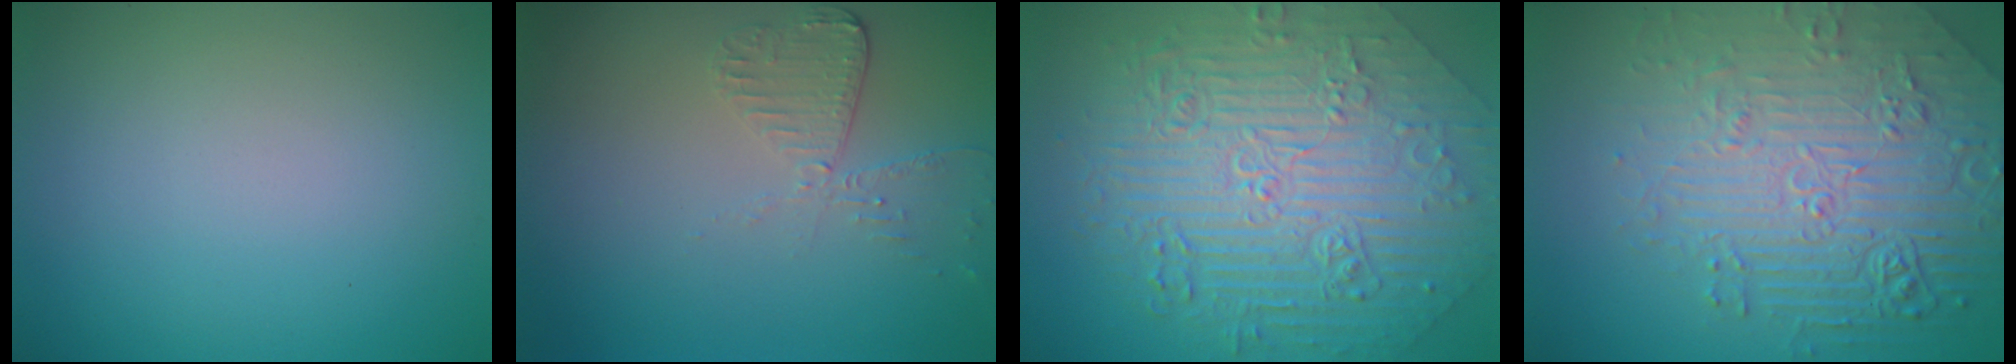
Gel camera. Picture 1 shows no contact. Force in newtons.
{"total": 2.0, "press": 1.9, "slide": 0.6}
{"total": 10.8, "press": 7.5, "slide": 7.8}
{"total": 7.6, "press": 5.9, "slide": 4.7}